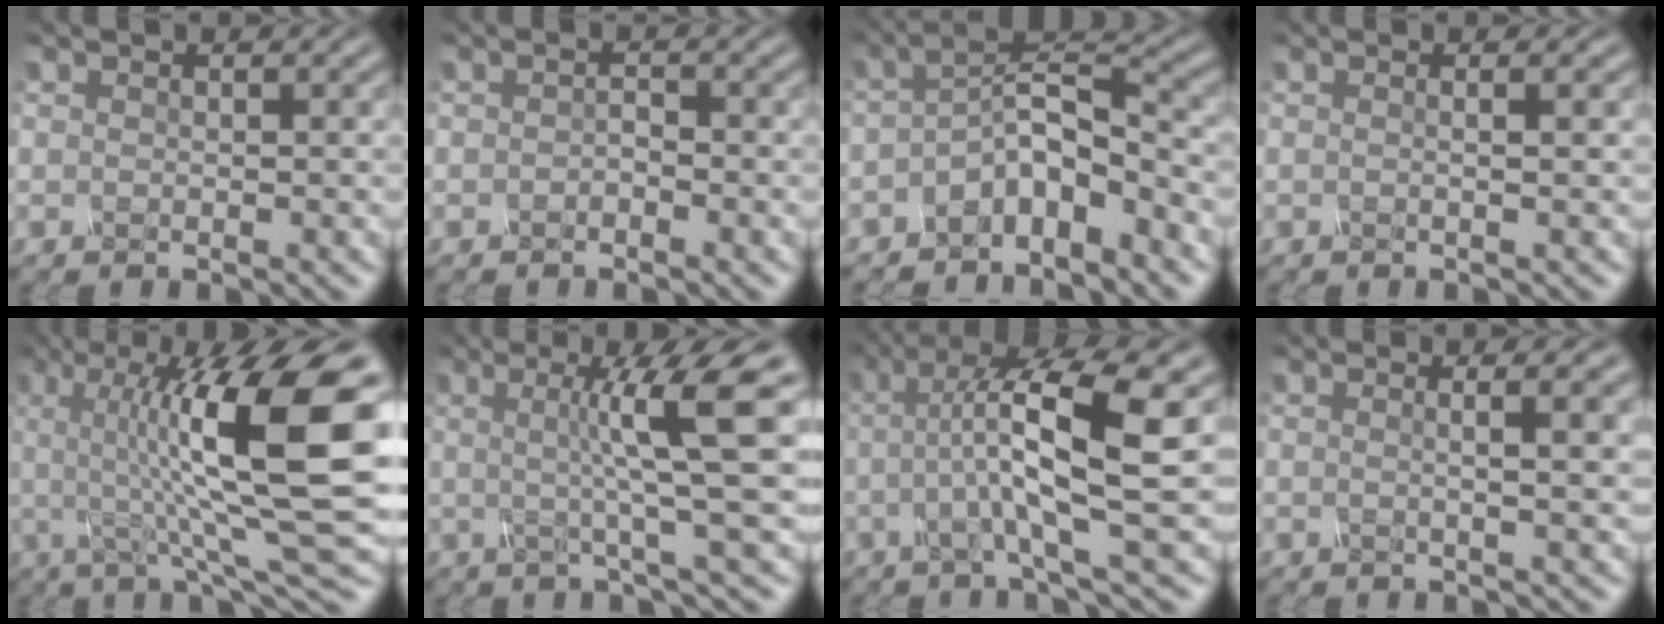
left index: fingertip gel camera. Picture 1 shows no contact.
{"total": 0.7, "force": [-0.6, 0.3, 0.3], "torque": [-0.010, -0.001, -0.009]}
{"total": 4.7, "force": [-2.7, 1.6, 3.5], "torque": [-0.063, 0.011, -0.054]}
{"total": 1.6, "force": [0.2, 0.7, 1.5], "torque": [-0.011, 0.000, -0.020]}
{"total": 13.3, "force": [1.7, 2.8, 12.8], "torque": [-0.202, 0.009, 0.029]}
{"total": 8.2, "force": [1.1, 1.0, 8.1], "torque": [-0.118, 0.010, 0.018]}
{"total": 8.6, "force": [0.8, 1.5, 8.5], "torque": [-0.132, 0.010, 0.012]}
{"total": 4.7, "force": [1.0, 1.7, 4.3], "torque": [-0.036, 0.020, -0.019]}